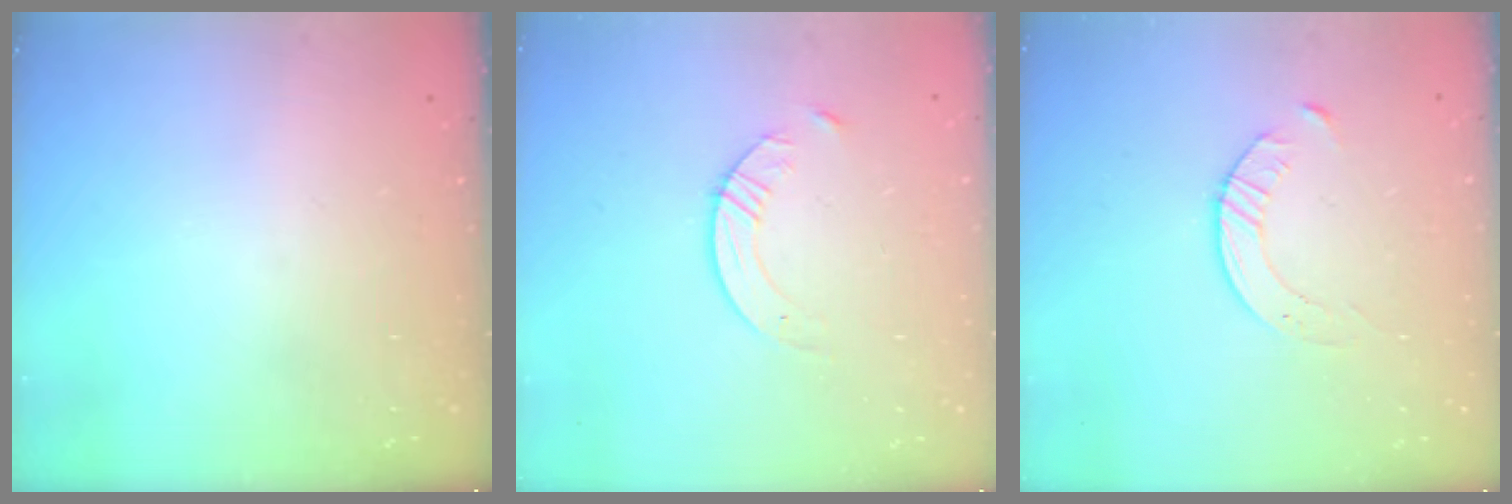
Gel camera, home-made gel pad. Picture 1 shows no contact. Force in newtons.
{"total": 5.6, "press": 5.6, "slide": 0.7}
{"total": 4.6, "press": 4.5, "slide": 0.6}